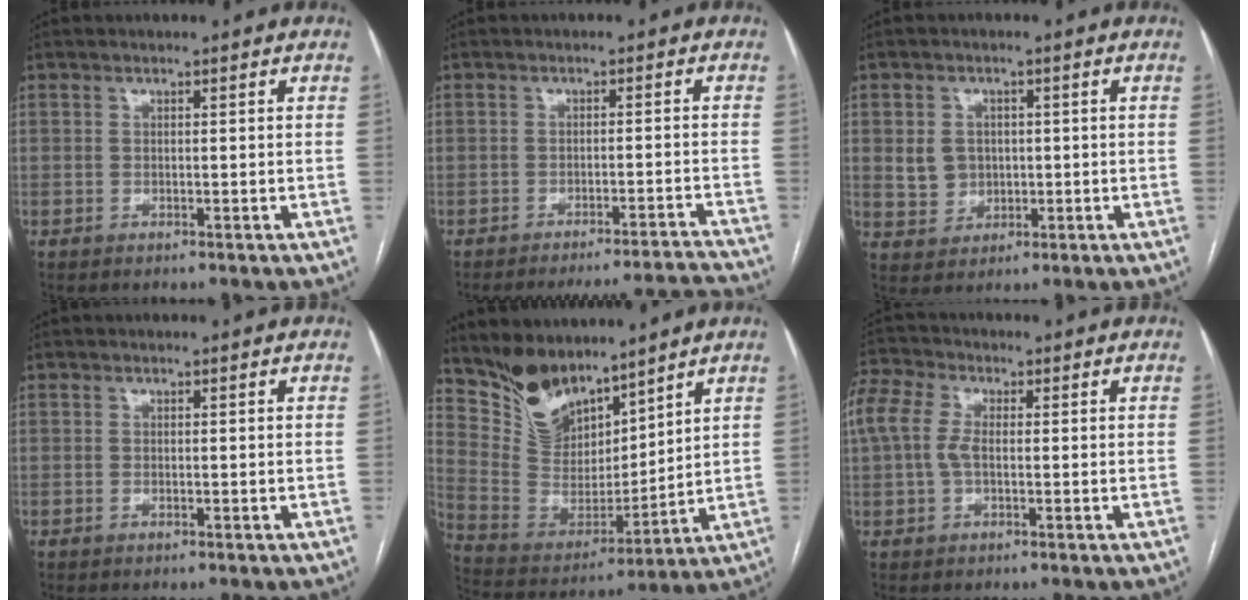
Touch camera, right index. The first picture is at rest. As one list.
[{"total": 11.9, "force": [-11.7, -1.7, 1.3], "torque": [0.001, 0.003, -0.148]}, {"total": 4.9, "force": [0.4, 4.5, 1.8], "torque": [-0.029, 0.016, 0.018]}, {"total": 0.0}, {"total": 12.6, "force": [10.7, 5.3, 4.1], "torque": [-0.094, 0.002, 0.219]}, {"total": 12.0, "force": [1.5, 8.1, 8.7], "torque": [-0.240, 0.032, 0.023]}]